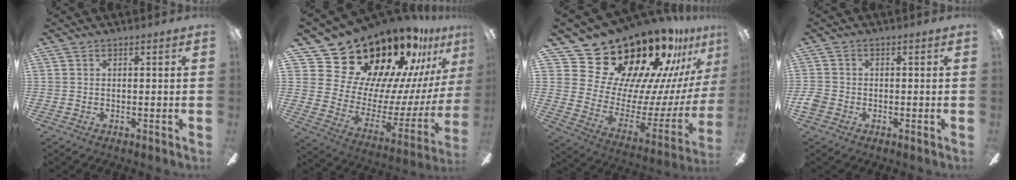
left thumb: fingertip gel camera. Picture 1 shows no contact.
{"total": 23.8, "force": [20.0, 10.8, 7.0], "torque": [-0.103, -0.176, 0.378]}
{"total": 25.9, "force": [21.1, 12.2, 8.9], "torque": [-0.125, -0.184, 0.407]}
{"total": 3.0, "force": [-1.4, 2.3, 1.4], "torque": [-0.026, 0.007, -0.026]}